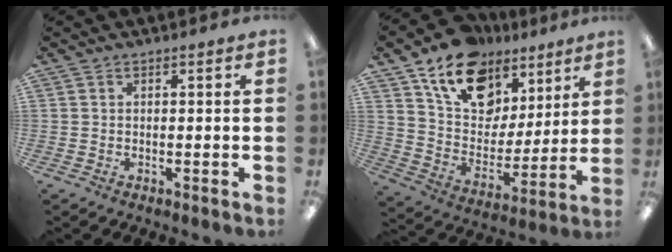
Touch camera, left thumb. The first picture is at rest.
{"total": 16.9, "force": [10.4, 11.2, 7.1], "torque": [-0.127, -0.051, 0.194]}